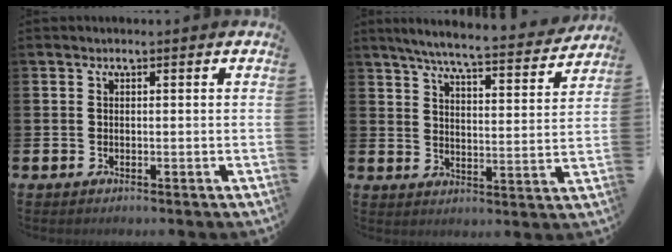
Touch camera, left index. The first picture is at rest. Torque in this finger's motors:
{"motor_torque": [0.98, -1.02, 0.70, 0.21]}